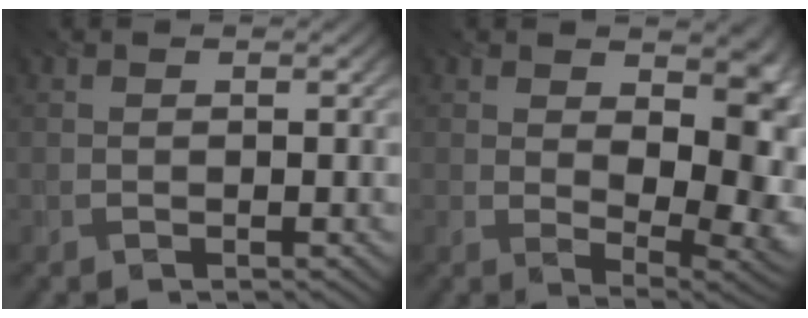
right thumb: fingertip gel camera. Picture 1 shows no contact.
{"total": 10.6, "force": [1.6, 5.7, 8.8], "torque": [-0.111, -0.013, 0.037]}